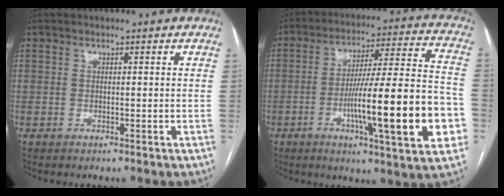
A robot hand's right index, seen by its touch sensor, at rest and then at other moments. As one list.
[{"total": 21.2, "force": [-5.7, 1.8, 20.3], "torque": [-0.280, 0.007, -0.081]}]